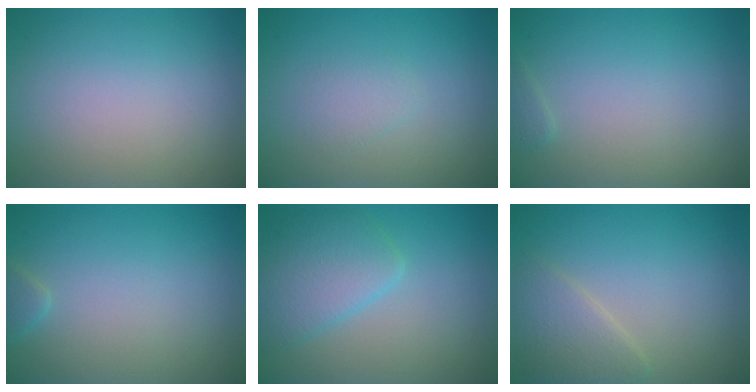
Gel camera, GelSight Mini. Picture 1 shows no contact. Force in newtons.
{"total": 1.1, "press": 1.1, "slide": 0.1}
{"total": 0.6, "press": 0.6, "slide": 0.1}
{"total": 1.0, "press": 1.0, "slide": 0.1}
{"total": 4.2, "press": 4.2, "slide": 0.2}
{"total": 2.8, "press": 2.8, "slide": 0.3}